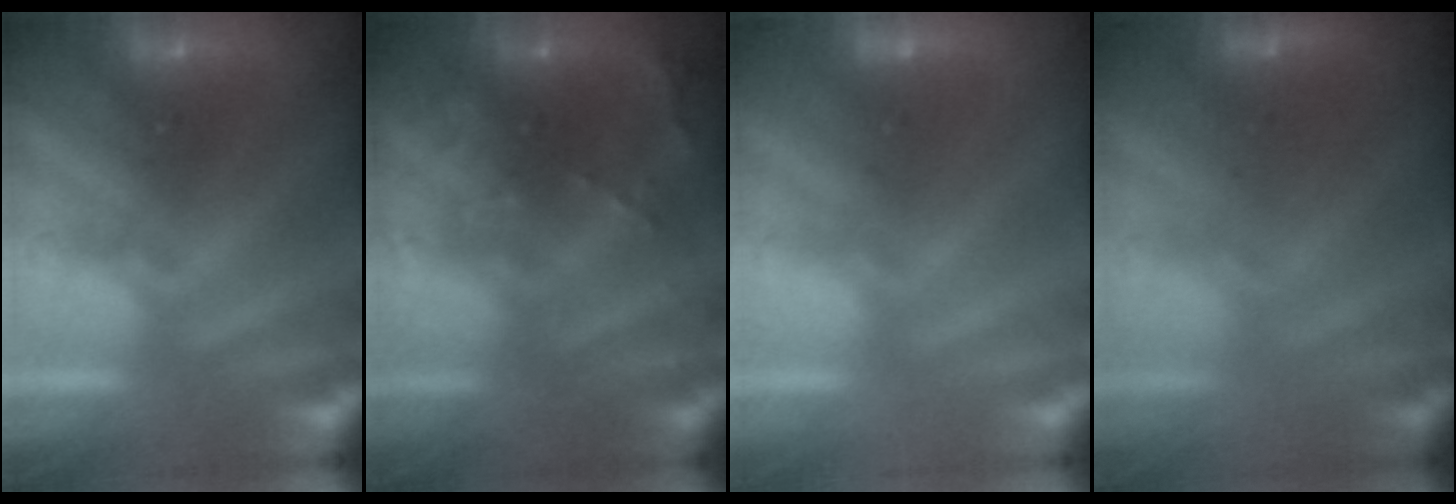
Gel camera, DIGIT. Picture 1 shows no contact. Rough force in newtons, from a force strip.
{"total": 10.8}
{"total": 1.9}
{"total": 2.5}